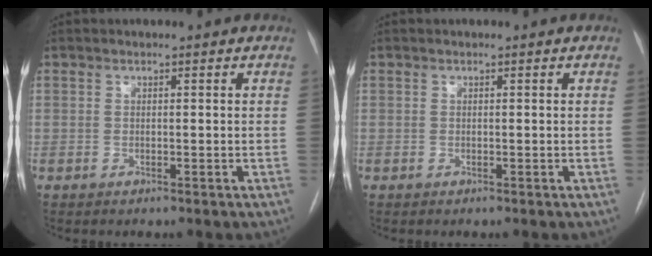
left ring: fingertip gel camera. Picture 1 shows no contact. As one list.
[{"total": 0.0}]